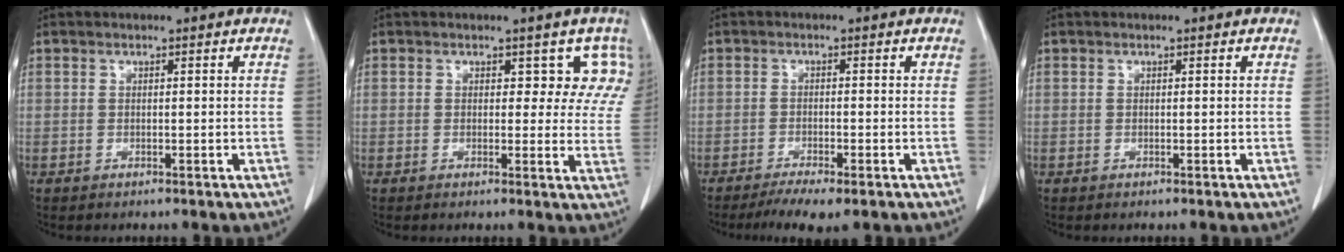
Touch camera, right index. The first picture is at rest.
{"total": 5.4, "force": [3.2, 3.6, 2.5], "torque": [0.003, -0.001, 0.015]}
{"total": 4.9, "force": [-3.5, 0.6, 3.4], "torque": [-0.055, -0.011, -0.055]}
{"total": 0.0}